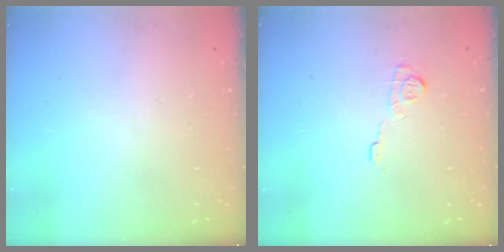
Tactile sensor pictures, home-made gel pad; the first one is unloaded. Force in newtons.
{"total": 6.4, "press": 6.3, "slide": 0.8}